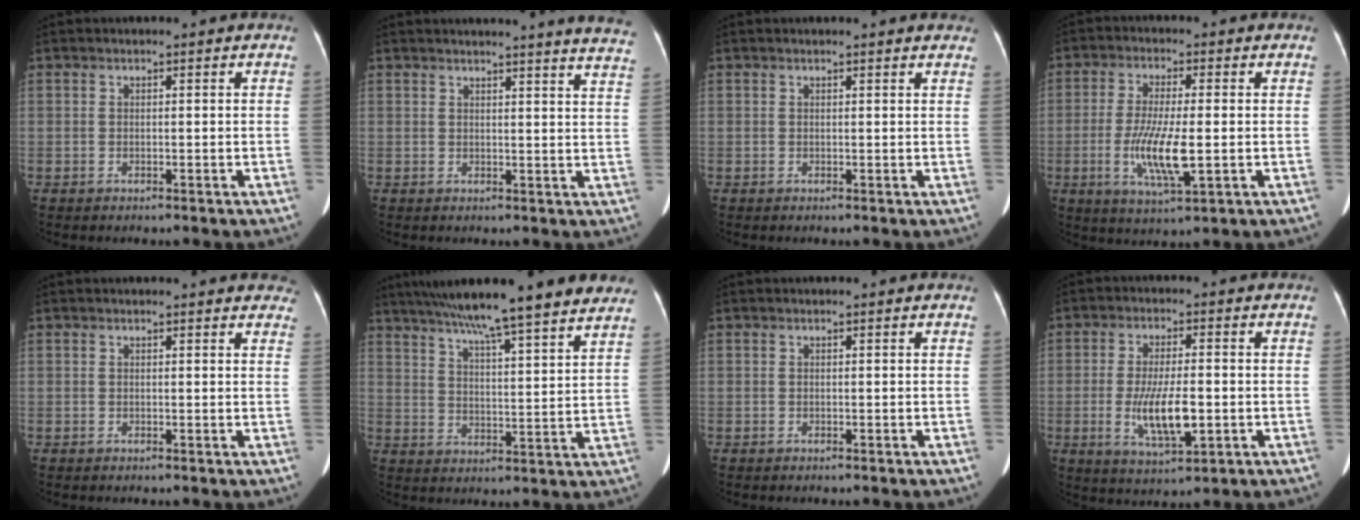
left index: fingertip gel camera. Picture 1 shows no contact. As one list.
[{"total": 16.1, "force": [15.4, -0.3, 4.7], "torque": [-0.056, -0.074, 0.155]}, {"total": 6.2, "force": [5.9, 1.2, 1.8], "torque": [-0.014, 0.011, 0.044]}, {"total": 8.7, "force": [-1.6, 1.5, 8.4], "torque": [-0.168, -0.016, -0.029]}, {"total": 10.4, "force": [9.7, 2.8, 2.8], "torque": [-0.007, 0.002, 0.086]}, {"total": 22.2, "force": [18.8, 0.7, 11.8], "torque": [-0.189, 0.008, 0.259]}, {"total": 0.0}, {"total": 8.5, "force": [-1.7, 2.1, 8.0], "torque": [-0.156, -0.012, -0.026]}]